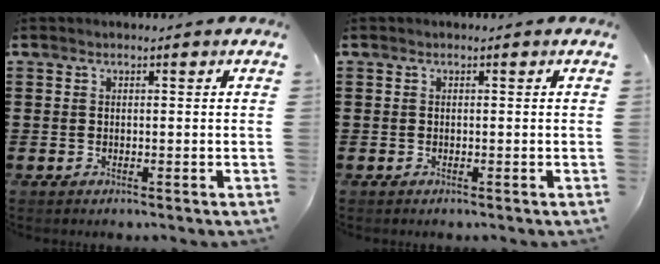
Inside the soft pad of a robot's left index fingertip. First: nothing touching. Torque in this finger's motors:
{"motor_torque": [0.00, 0.00, 0.00, 0.00]}